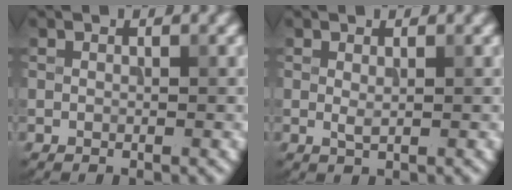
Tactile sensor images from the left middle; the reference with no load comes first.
{"total": 0.6, "force": [0.1, 0.1, 0.6], "torque": [-0.018, -0.001, 0.007]}